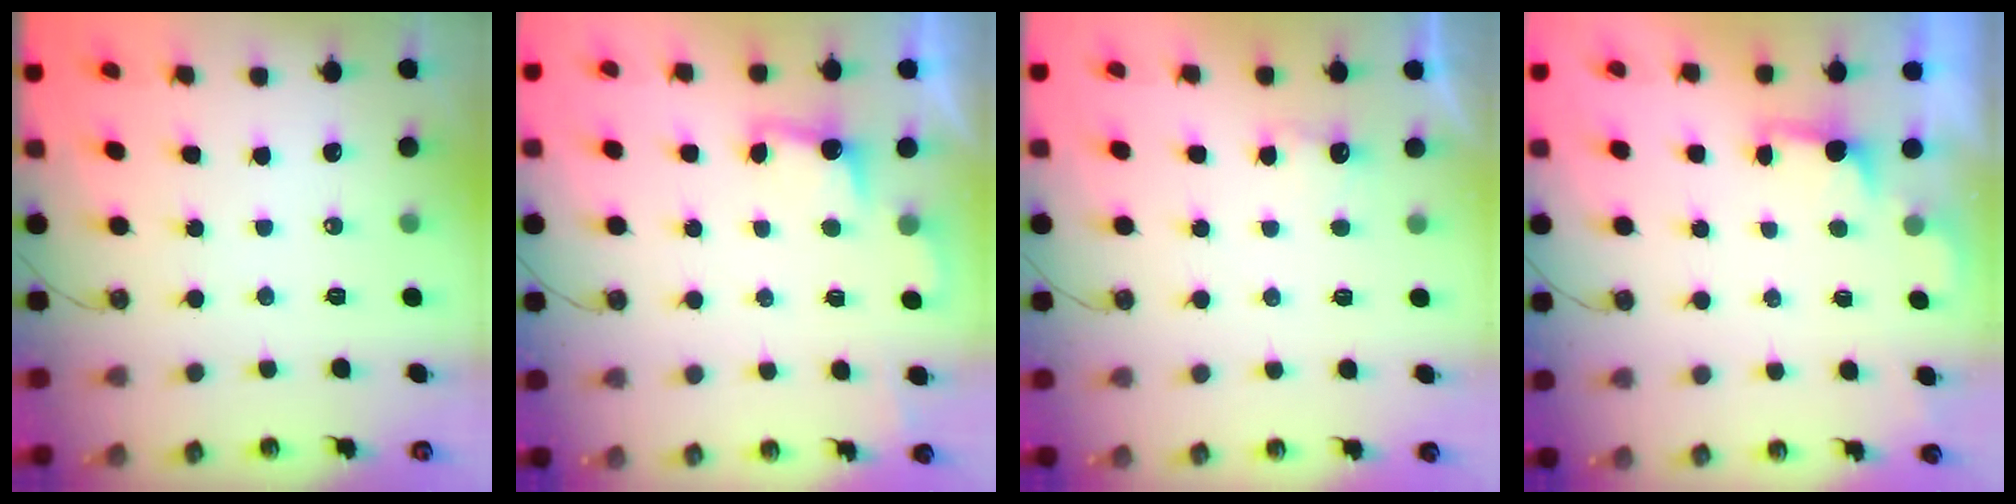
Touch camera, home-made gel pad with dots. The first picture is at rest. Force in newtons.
{"total": 2.0, "press": 1.7, "slide": 0.9}
{"total": 2.6, "press": 2.5, "slide": 0.8}
{"total": 1.2, "press": 0.8, "slide": 0.8}